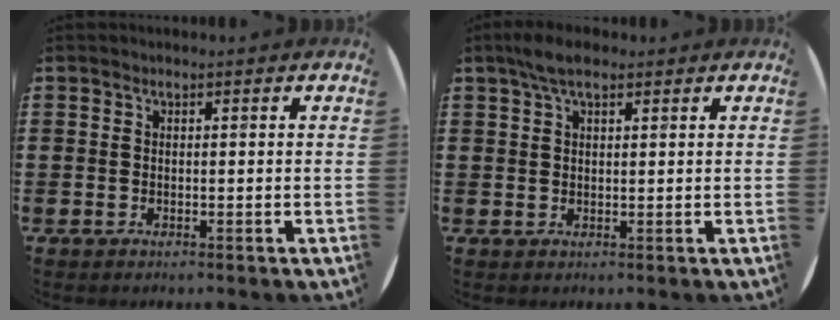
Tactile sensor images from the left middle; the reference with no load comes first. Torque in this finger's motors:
{"motor_torque": [0.96, -0.73, 0.23, 0.10]}